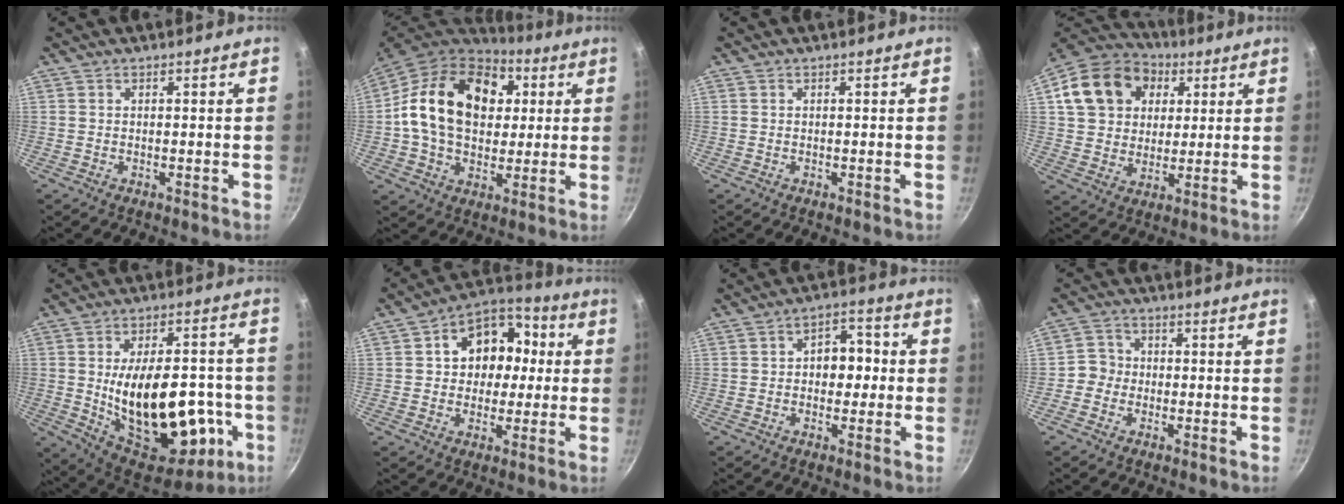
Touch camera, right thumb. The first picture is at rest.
{"total": 22.0, "force": [4.3, 15.9, 14.6], "torque": [-0.225, 0.014, 0.065]}
{"total": 0.0}
{"total": 18.0, "force": [5.5, 14.3, 9.4], "torque": [-0.155, 0.017, 0.087]}
{"total": 27.1, "force": [-4.4, 14.4, 22.5], "torque": [-0.305, 0.015, -0.037]}
{"total": 14.1, "force": [2.0, 11.1, 8.4], "torque": [-0.079, 0.028, 0.018]}
{"total": 7.4, "force": [0.0, 5.3, 5.1], "torque": [-0.022, 0.019, -0.007]}
{"total": 3.7, "force": [-1.1, 3.4, 0.9], "torque": [0.008, 0.013, -0.031]}